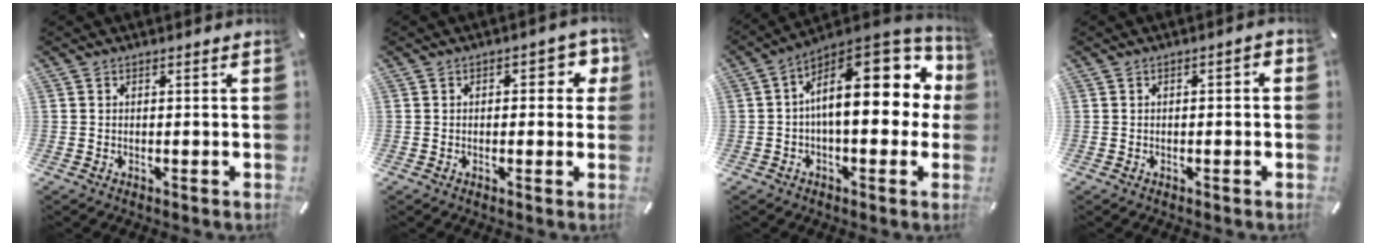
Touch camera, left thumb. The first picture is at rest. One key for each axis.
{"total": 5.4, "fx": 1.0, "fy": 3.1, "fz": 4.3, "tx": -0.047, "ty": 0.000, "tz": 0.008}
{"total": 22.2, "fx": 4.0, "fy": 10.8, "fz": 19.0, "tx": -0.273, "ty": -0.030, "tz": 0.072}
{"total": 1.7, "fx": -0.7, "fy": 0.7, "fz": 1.4, "tx": -0.023, "ty": 0.006, "tz": -0.013}